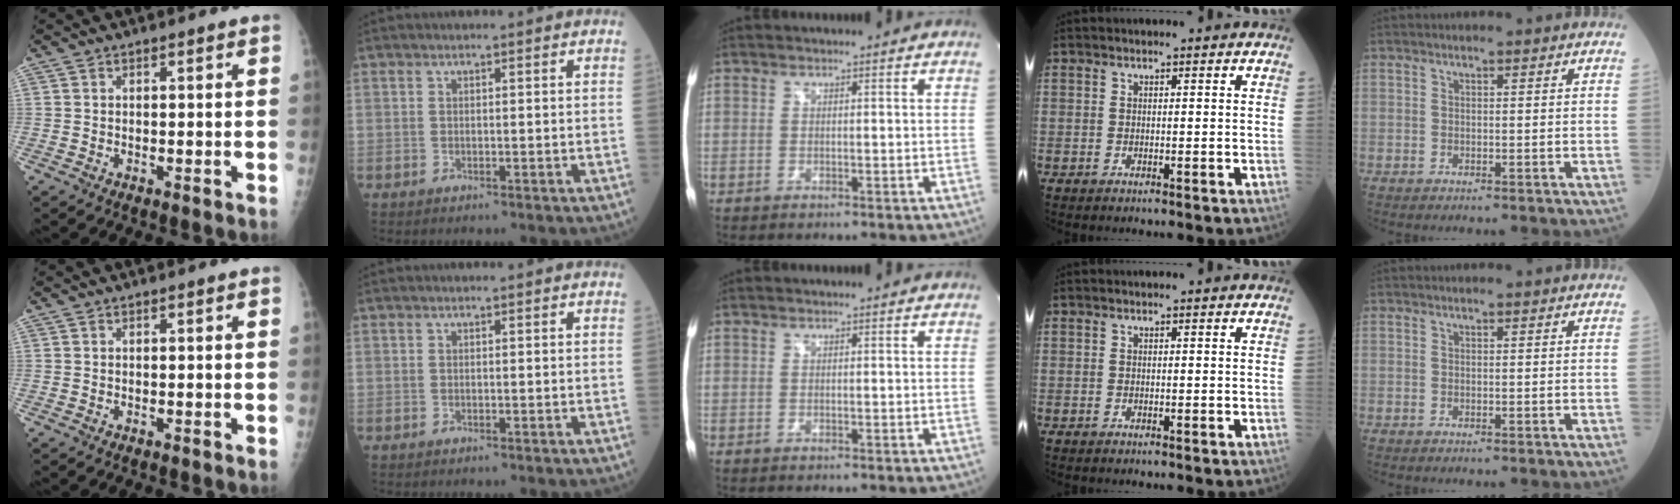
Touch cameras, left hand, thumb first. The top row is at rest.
{}